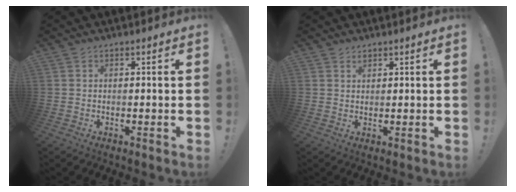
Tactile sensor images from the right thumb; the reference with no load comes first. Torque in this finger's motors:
{"motor_torque": [-0.15, 0.14, -0.04, -0.02, -0.03]}